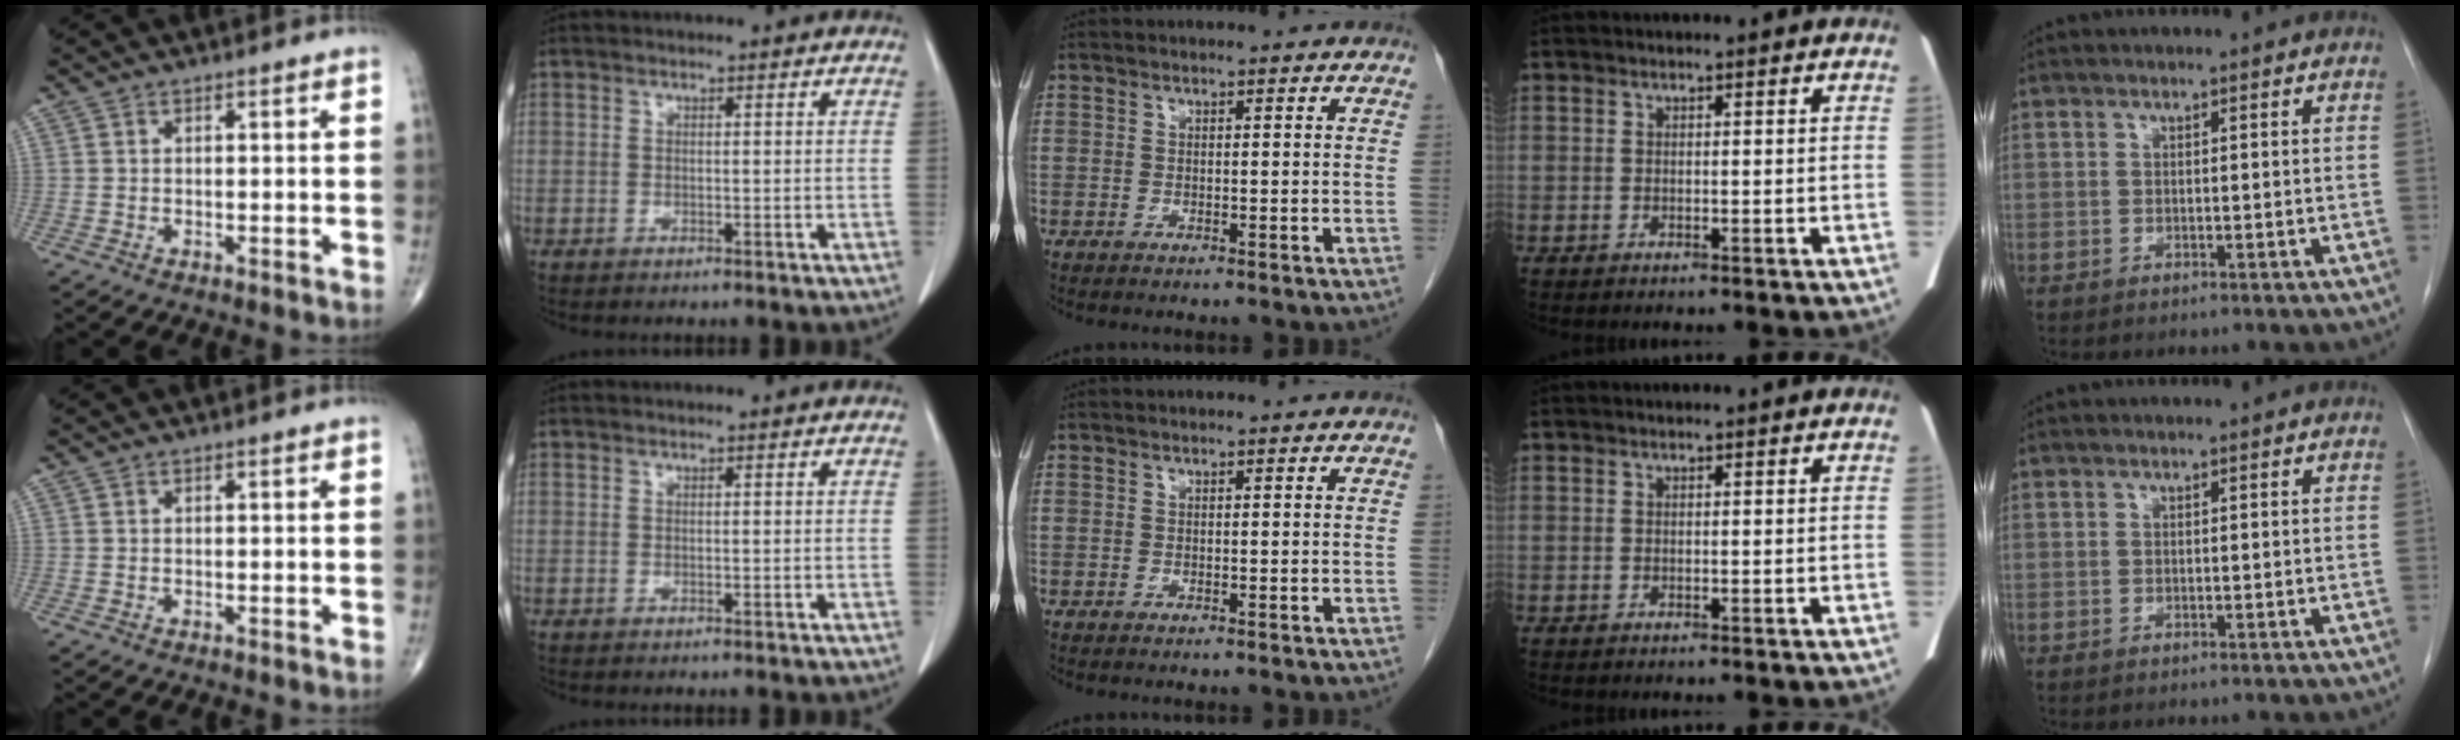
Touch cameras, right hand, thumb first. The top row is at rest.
{}